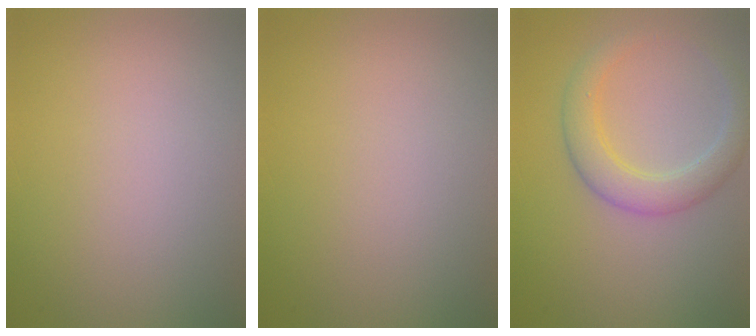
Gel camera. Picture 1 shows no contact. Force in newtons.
{"total": 0.0}
{"total": 3.6, "press": 3.6, "slide": 0.3}